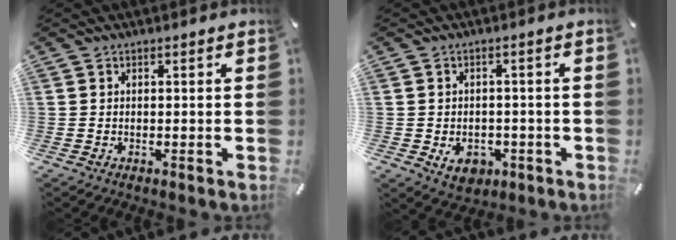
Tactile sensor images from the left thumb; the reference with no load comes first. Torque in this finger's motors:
{"motor_torque": [-0.02, 0.03, 0.14, 0.04, 0.05]}